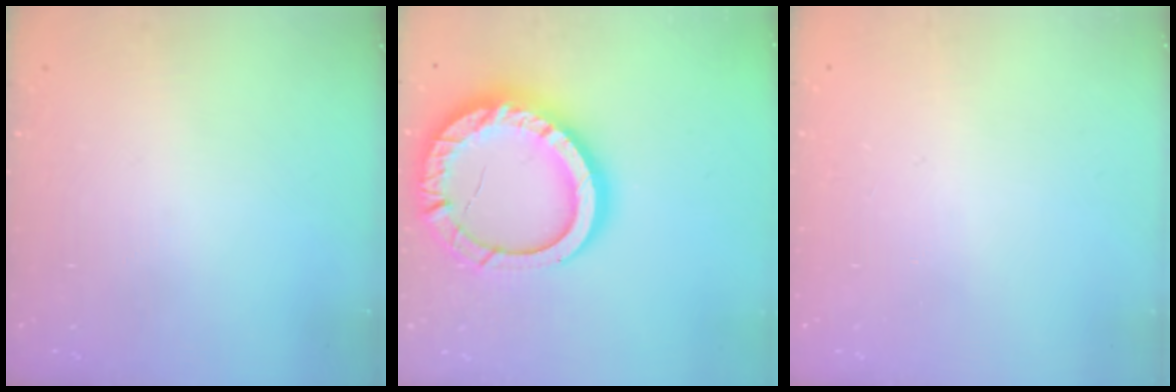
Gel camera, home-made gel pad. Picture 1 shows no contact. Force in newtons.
{"total": 24.5, "press": 24.4, "slide": 2.2}
{"total": 2.6, "press": 2.6, "slide": 0.2}